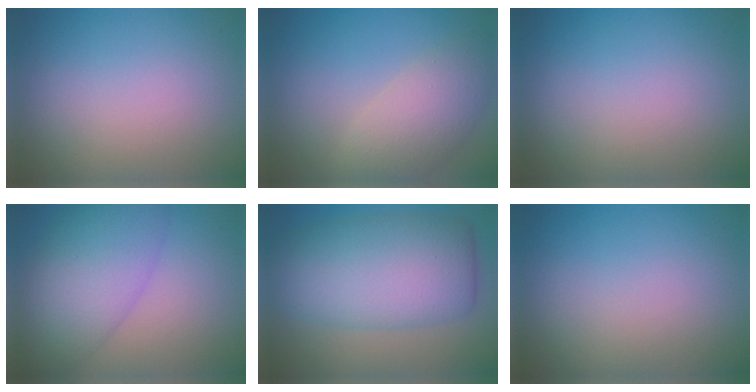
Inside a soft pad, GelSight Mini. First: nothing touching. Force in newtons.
{"total": 4.7, "press": 4.7, "slide": 0.4}
{"total": 0.0}
{"total": 8.0, "press": 8.0, "slide": 0.1}
{"total": 9.8, "press": 9.8, "slide": 0.1}
{"total": 0.0}